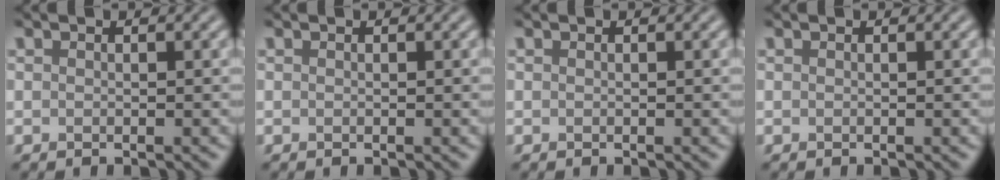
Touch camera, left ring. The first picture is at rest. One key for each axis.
{"total": 0.0}
{"total": 0.0}
{"total": 0.0}